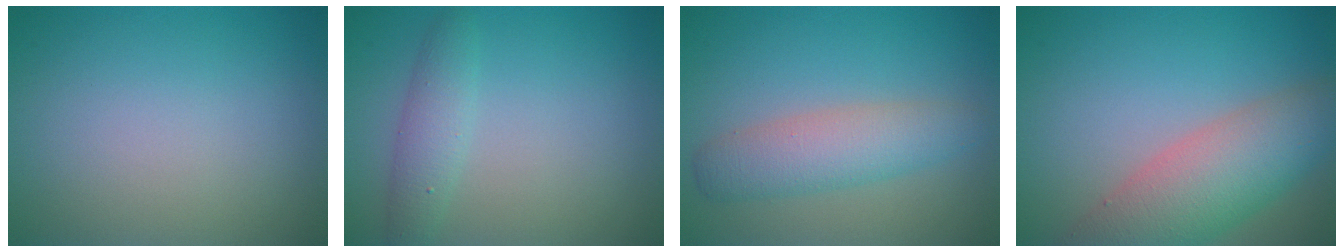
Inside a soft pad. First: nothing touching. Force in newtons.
{"total": 2.4, "press": 2.4, "slide": 0.1}
{"total": 4.1, "press": 4.1, "slide": 0.0}
{"total": 7.4, "press": 7.4, "slide": 0.3}